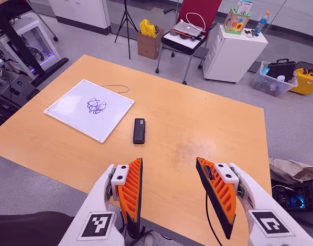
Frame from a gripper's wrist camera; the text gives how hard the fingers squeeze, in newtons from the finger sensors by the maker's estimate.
{"total": 0.0}